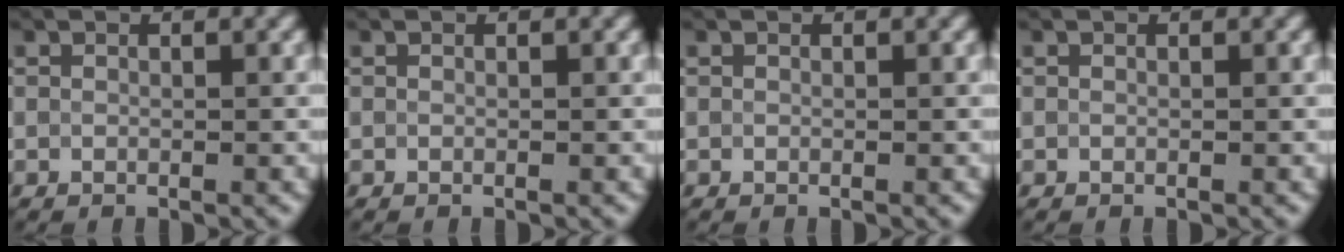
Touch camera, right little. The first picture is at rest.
{"total": 0.0}
{"total": 0.0}
{"total": 0.0}